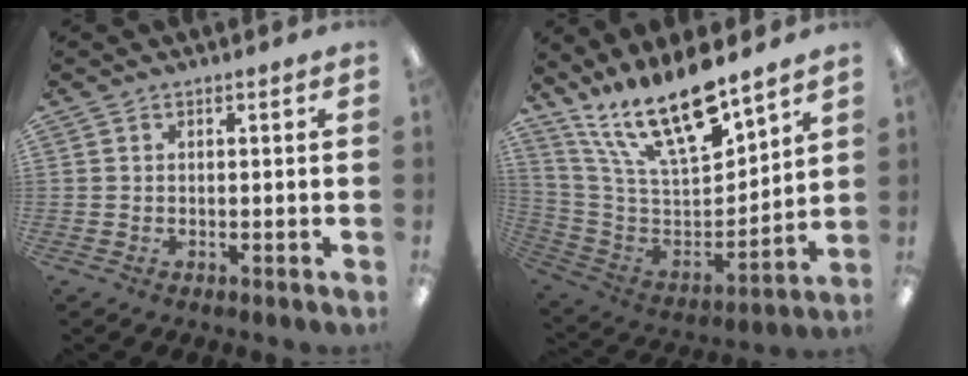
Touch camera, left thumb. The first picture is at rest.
{"total": 20.5, "force": [15.5, 6.4, 11.8], "torque": [-0.241, -0.104, 0.273]}